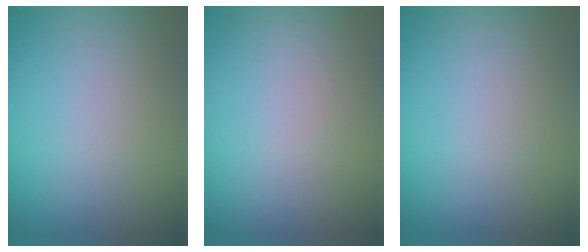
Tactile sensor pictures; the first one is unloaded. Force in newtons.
{"total": 0.0}
{"total": 0.0}